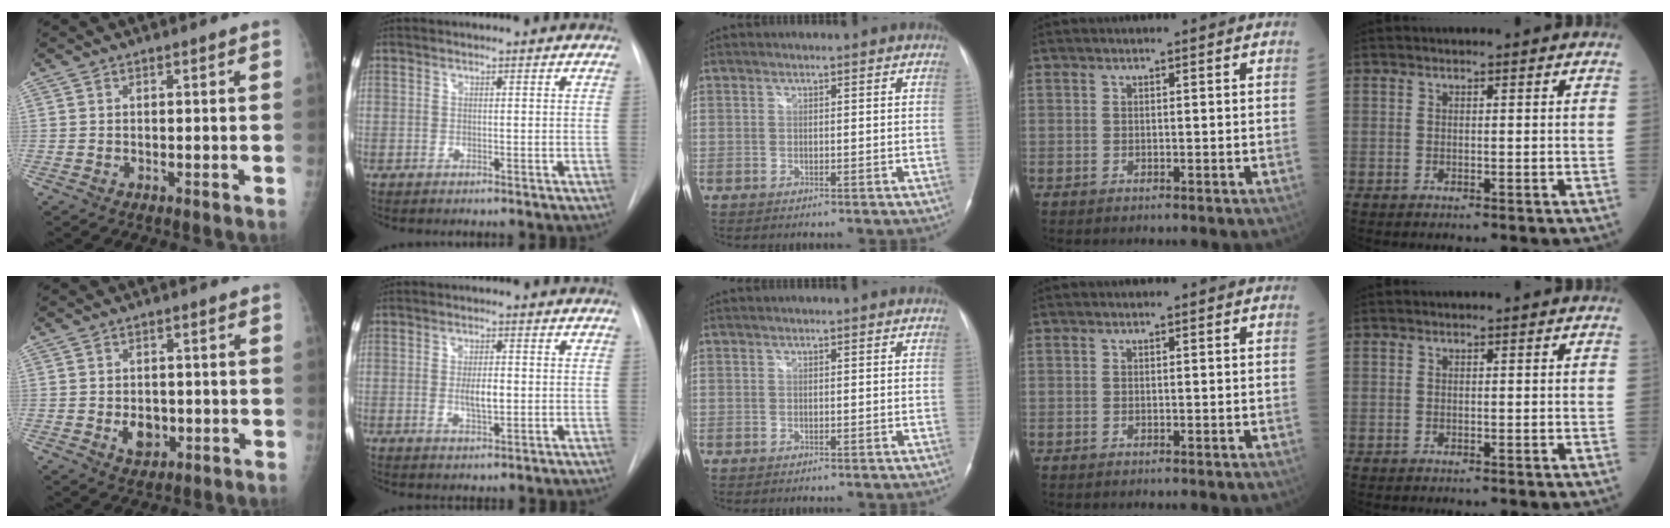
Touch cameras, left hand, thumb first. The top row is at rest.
{"thumb": {"total": 4.4, "force": [-0.9, 3.3, 2.7], "torque": [-0.023, 0.001, -0.006]}, "index": {"total": 3.7, "force": [-0.2, 1.2, 3.5], "torque": [-0.063, -0.004, 0.000]}}